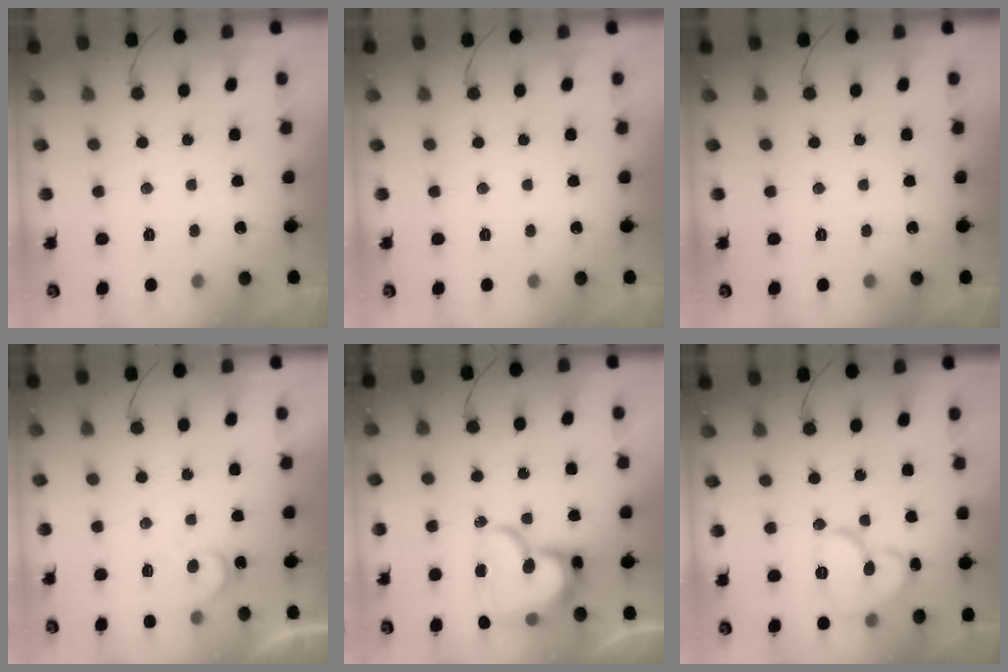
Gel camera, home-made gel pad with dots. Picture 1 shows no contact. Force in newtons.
{"total": 0.0}
{"total": 0.0}
{"total": 4.5, "press": 4.5, "slide": 0.3}
{"total": 18.2, "press": 18.1, "slide": 1.5}
{"total": 13.3, "press": 13.2, "slide": 1.8}